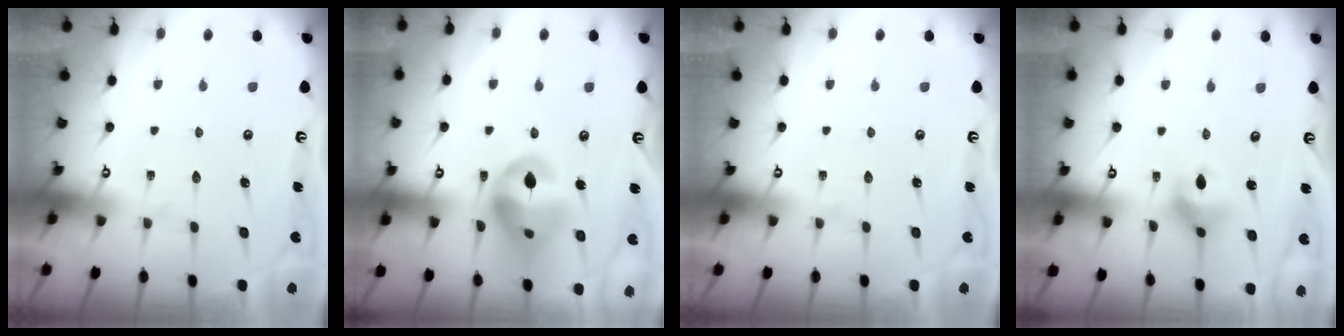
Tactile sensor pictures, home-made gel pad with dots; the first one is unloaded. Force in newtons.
{"total": 14.8, "press": 14.7, "slide": 1.6}
{"total": 0.0}
{"total": 8.1, "press": 7.6, "slide": 2.7}